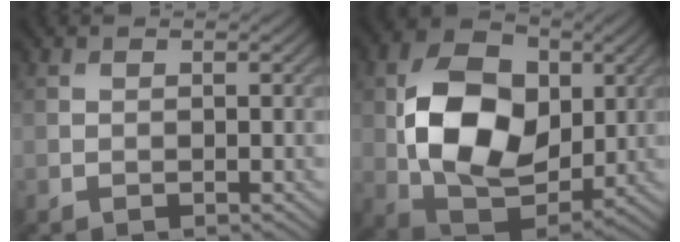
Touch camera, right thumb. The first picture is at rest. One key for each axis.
{"total": 13.8, "fx": 1.2, "fy": 9.6, "fz": 9.8, "tx": -0.196, "ty": 0.000, "tz": 0.025}